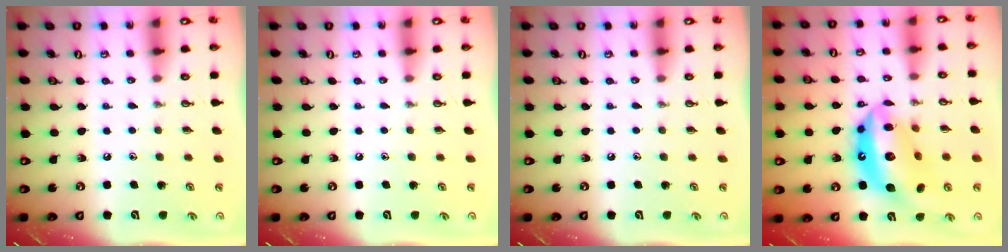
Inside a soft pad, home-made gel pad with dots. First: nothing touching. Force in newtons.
{"total": 0.0}
{"total": 0.0}
{"total": 18.8, "press": 18.7, "slide": 1.5}